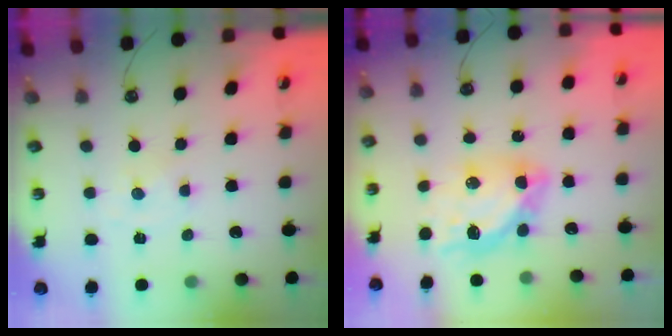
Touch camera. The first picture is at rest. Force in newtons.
{"total": 12.7, "press": 12.7, "slide": 1.4}